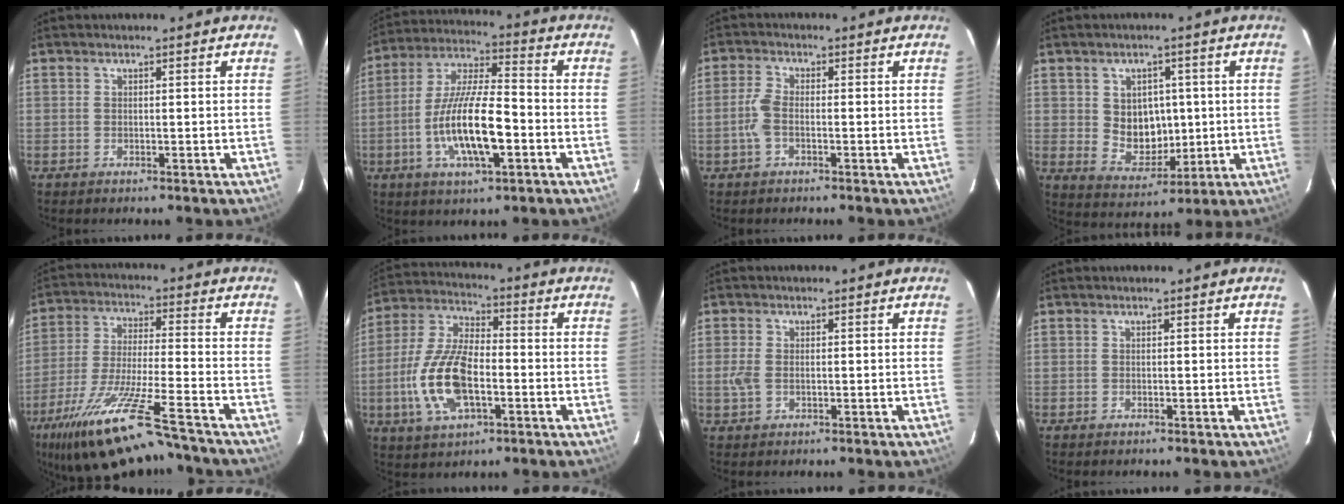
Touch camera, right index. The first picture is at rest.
{"total": 15.1, "force": [-4.5, 4.1, 13.8], "torque": [-0.274, -0.003, -0.082]}
{"total": 3.2, "force": [-1.1, 1.4, 2.7], "torque": [-0.066, 0.007, -0.022]}
{"total": 8.0, "force": [0.8, 6.8, 4.2], "torque": [-0.076, 0.003, 0.033]}
{"total": 18.7, "force": [-14.3, 2.0, 11.8], "torque": [-0.237, -0.049, -0.245]}
{"total": 14.8, "force": [-3.8, 6.8, 12.6], "torque": [-0.272, 0.004, -0.070]}
{"total": 2.7, "force": [-0.3, 1.8, 2.0], "torque": [-0.047, 0.002, -0.002]}
{"total": 0.0}